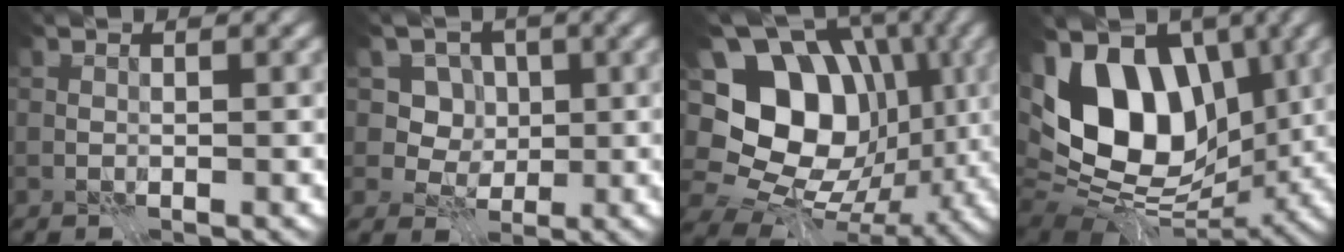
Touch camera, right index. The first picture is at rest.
{"total": 4.9, "force": [1.6, 4.2, 2.1], "torque": [-0.031, -0.010, 0.022]}
{"total": 14.9, "force": [0.6, 11.6, 9.3], "torque": [-0.150, 0.019, 0.006]}
{"total": 13.3, "force": [1.4, 8.2, 10.3], "torque": [-0.171, 0.000, 0.010]}